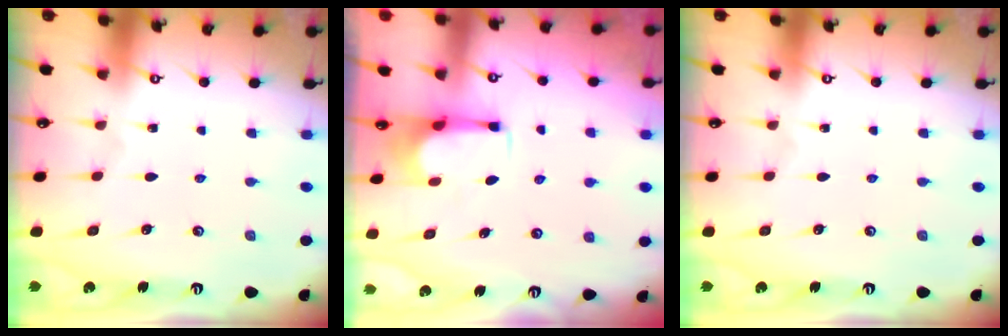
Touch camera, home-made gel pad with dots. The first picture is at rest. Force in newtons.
{"total": 2.8, "press": 2.8, "slide": 0.5}
{"total": 0.0}